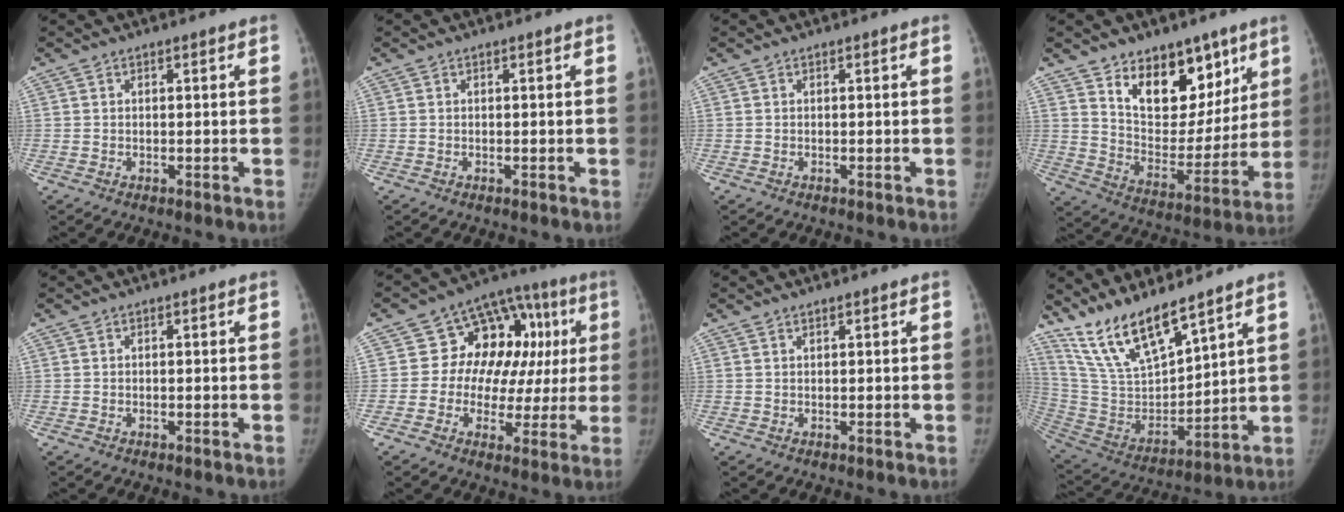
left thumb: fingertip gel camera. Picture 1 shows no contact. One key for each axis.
{"total": 0.0}
{"total": 0.0}
{"total": 17.8, "fx": 10.6, "fy": 10.3, "fz": 9.9, "tx": -0.081, "ty": -0.068, "tz": 0.177}
{"total": 0.0}
{"total": 17.4, "fx": 2.9, "fy": 12.5, "fz": 11.8, "tx": -0.082, "ty": 0.037, "tz": 0.038}
{"total": 0.6, "fx": 0.6, "fy": 0.1, "fz": 0.2, "tx": -0.003, "ty": -0.004, "tz": 0.010}
{"total": 16.2, "fx": 12.9, "fy": 4.1, "fz": 8.9, "tx": -0.144, "ty": -0.070, "tz": 0.264}